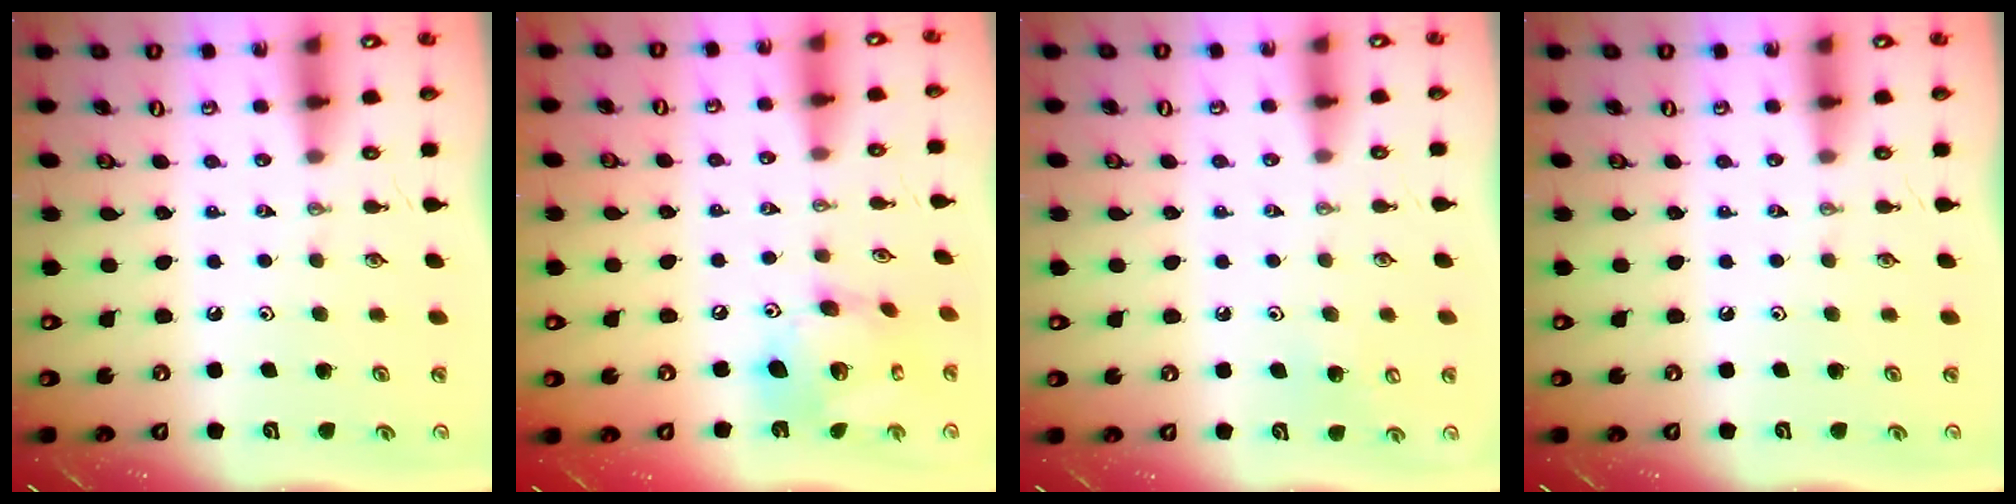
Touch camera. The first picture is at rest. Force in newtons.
{"total": 15.5, "press": 15.4, "slide": 1.7}
{"total": 5.7, "press": 5.6, "slide": 1.0}
{"total": 0.0}